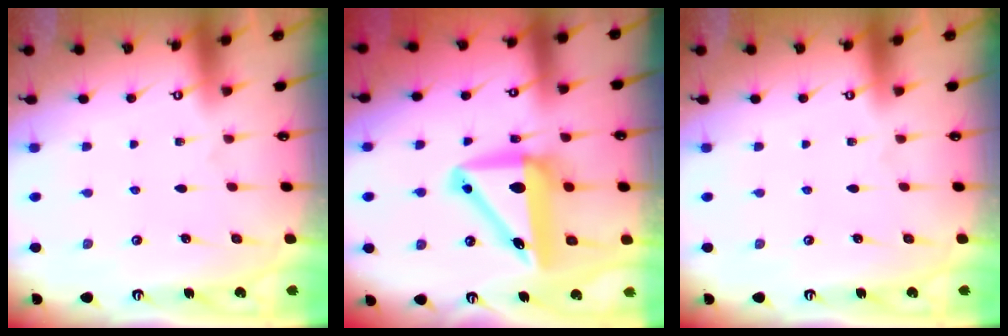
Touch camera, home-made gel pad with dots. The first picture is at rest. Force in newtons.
{"total": 12.0, "press": 11.2, "slide": 4.3}
{"total": 0.0}